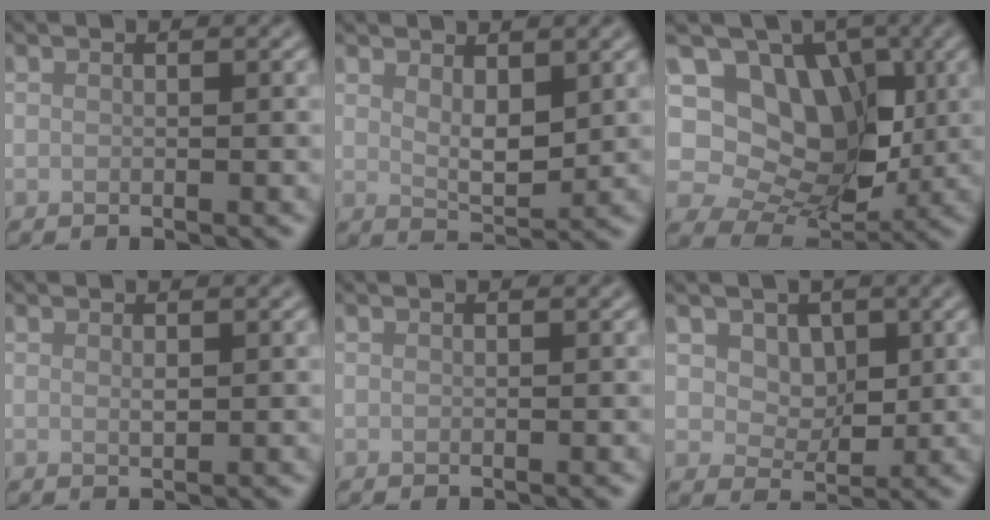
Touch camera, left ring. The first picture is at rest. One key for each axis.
{"total": 3.1, "fx": 1.3, "fy": 1.4, "fz": 2.5, "tx": -0.044, "ty": -0.005, "tz": 0.026}
{"total": 9.8, "fx": 2.1, "fy": 7.7, "fz": 5.6, "tx": -0.084, "ty": 0.009, "tz": 0.020}
{"total": 0.7, "fx": 0.3, "fy": 0.3, "fz": 0.6, "tx": -0.012, "ty": -0.002, "tz": 0.007}
{"total": 0.0}
{"total": 4.0, "fx": 1.7, "fy": 3.0, "fz": 2.1, "tx": -0.040, "ty": -0.017, "tz": 0.031}